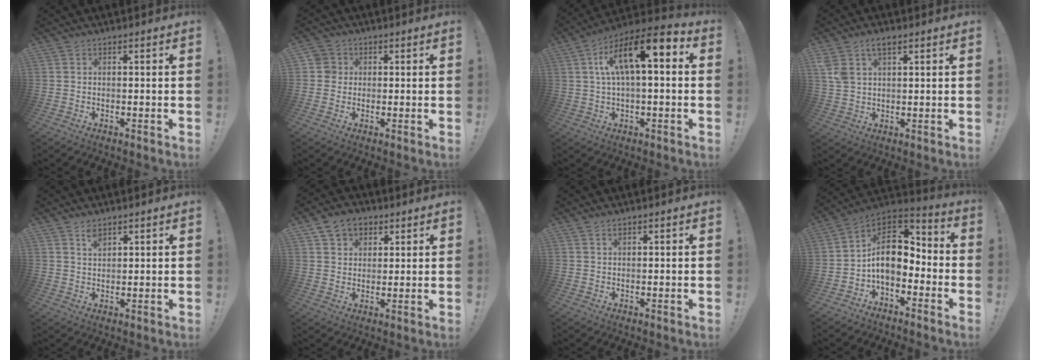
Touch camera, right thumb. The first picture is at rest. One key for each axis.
{"total": 3.6, "fx": 0.5, "fy": 3.4, "fz": 0.9, "tx": -0.008, "ty": 0.005, "tz": 0.008}
{"total": 14.2, "fx": 4.3, "fy": 5.0, "fz": 12.6, "tx": -0.219, "ty": -0.014, "tz": 0.070}
{"total": 5.5, "fx": 3.1, "fy": 3.0, "fz": 3.5, "tx": -0.056, "ty": -0.009, "tz": 0.057}
{"total": 3.4, "fx": 2.5, "fy": 1.6, "fz": 1.7, "tx": -0.017, "ty": -0.017, "tz": 0.042}
{"total": 8.1, "fx": 4.5, "fy": 6.1, "fz": 2.8, "tx": -0.041, "ty": -0.018, "tz": 0.089}
{"total": 0.7, "fx": 0.6, "fy": 0.2, "fz": 0.3, "tx": -0.004, "ty": 0.000, "tz": 0.012}
{"total": 13.2, "fx": 0.2, "fy": 9.0, "fz": 9.7, "tx": -0.166, "ty": 0.003, "tz": 0.004}